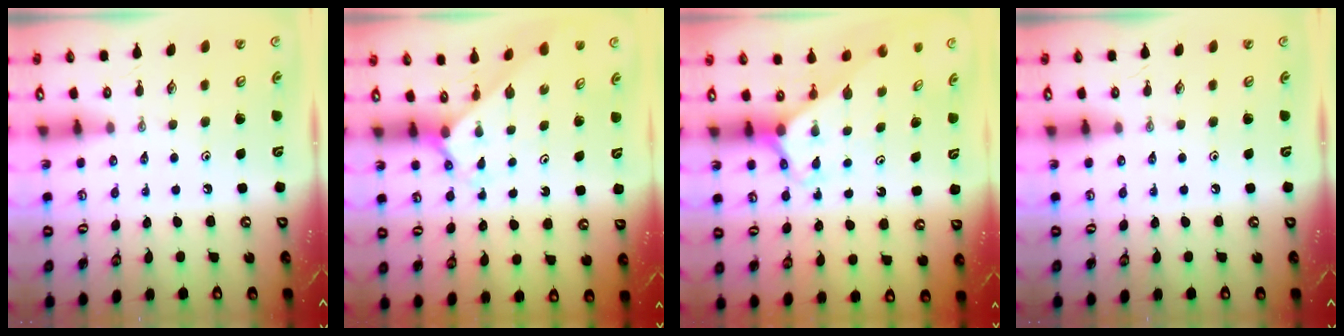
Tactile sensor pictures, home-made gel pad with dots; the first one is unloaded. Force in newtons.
{"total": 2.2, "press": 2.2, "slide": 0.2}
{"total": 2.4, "press": 2.4, "slide": 0.1}
{"total": 0.0}